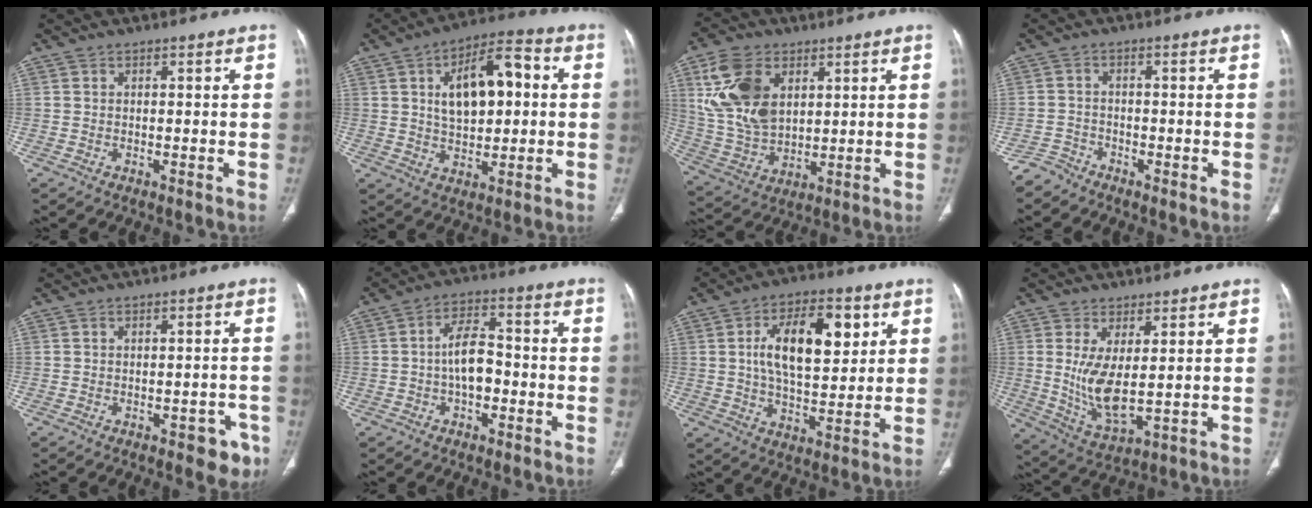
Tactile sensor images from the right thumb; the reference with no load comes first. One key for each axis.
{"total": 14.2, "fx": 2.6, "fy": 7.4, "fz": 11.8, "tx": -0.167, "ty": 0.017, "tz": 0.038}
{"total": 15.4, "fx": 5.2, "fy": 9.9, "fz": 10.6, "tx": -0.197, "ty": -0.015, "tz": 0.115}
{"total": 2.6, "fx": -2.4, "fy": 0.8, "fz": -0.5, "tx": 0.016, "ty": -0.003, "tz": -0.054}
{"total": 5.2, "fx": -2.8, "fy": 2.7, "fz": 3.5, "tx": -0.018, "ty": 0.013, "tz": -0.029}
{"total": 7.7, "fx": -1.5, "fy": 4.6, "fz": 6.0, "tx": -0.091, "ty": 0.031, "tz": -0.033}
{"total": 15.4, "fx": 4.3, "fy": 7.7, "fz": 12.7, "tx": -0.183, "ty": -0.007, "tz": 0.072}
{"total": 9.1, "fx": 1.0, "fy": 3.5, "fz": 8.3, "tx": -0.170, "ty": -0.026, "tz": 0.035}